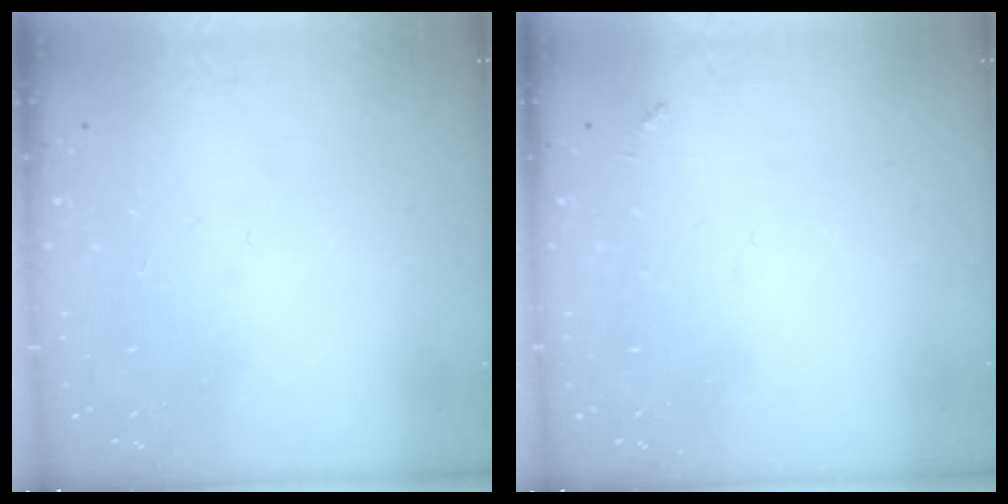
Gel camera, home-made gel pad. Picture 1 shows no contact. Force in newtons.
{"total": 3.5, "press": 3.5, "slide": 0.2}